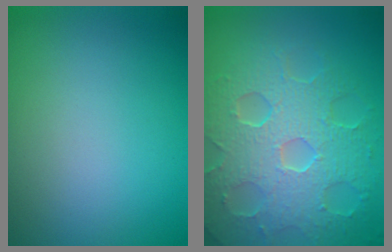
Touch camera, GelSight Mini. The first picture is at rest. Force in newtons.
{"total": 8.7, "press": 5.9, "slide": 6.5}